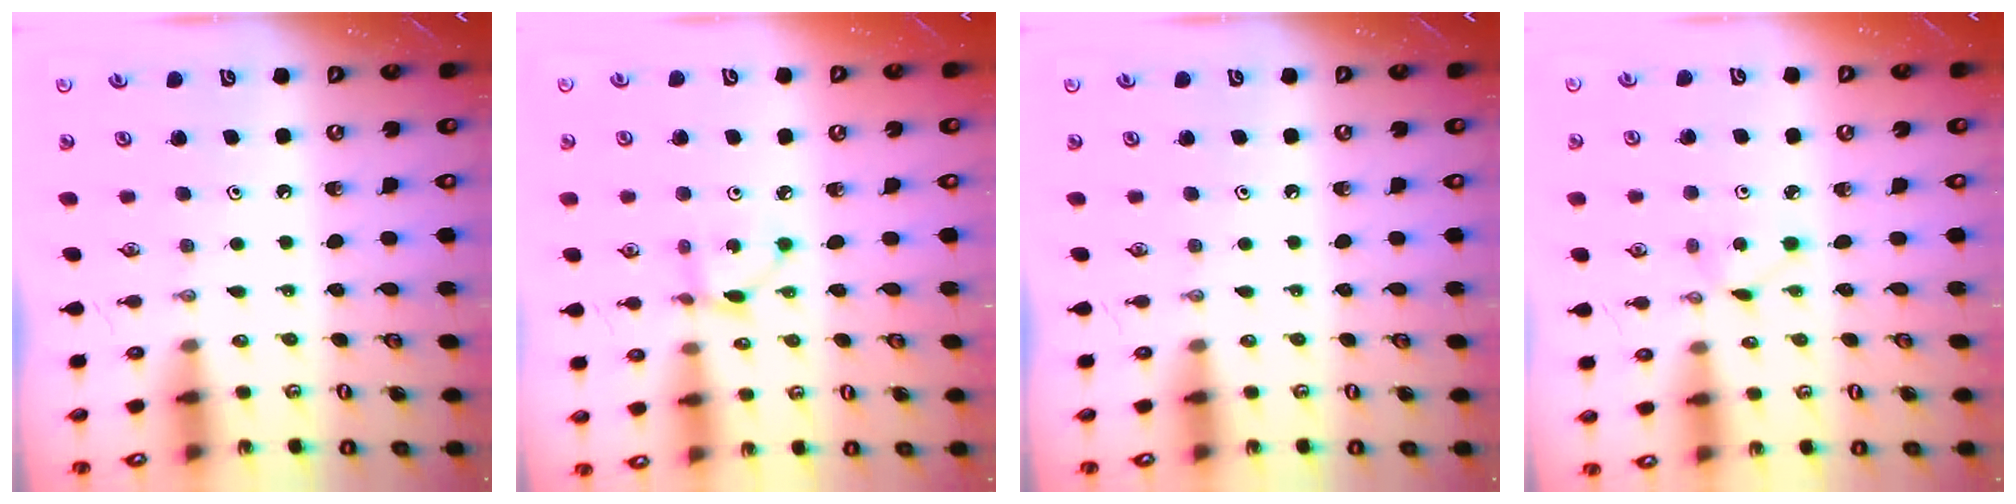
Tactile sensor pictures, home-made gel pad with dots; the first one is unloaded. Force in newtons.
{"total": 2.2, "press": 2.2, "slide": 0.1}
{"total": 0.0}
{"total": 2.0, "press": 2.0, "slide": 0.2}